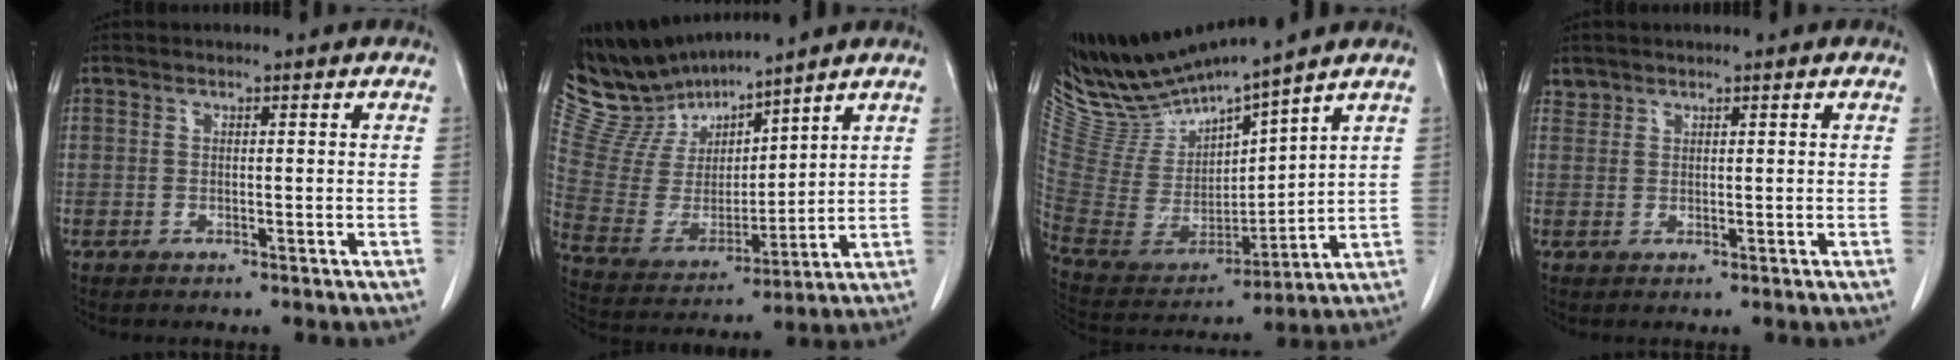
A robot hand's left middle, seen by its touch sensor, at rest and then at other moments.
{"total": 13.0, "force": [12.4, 2.8, 2.6], "torque": [-0.073, 0.005, 0.259]}
{"total": 13.8, "force": [13.0, -0.1, 4.7], "torque": [-0.105, -0.022, 0.268]}
{"total": 1.0, "force": [0.9, 0.4, -0.2], "torque": [0.005, 0.004, 0.019]}